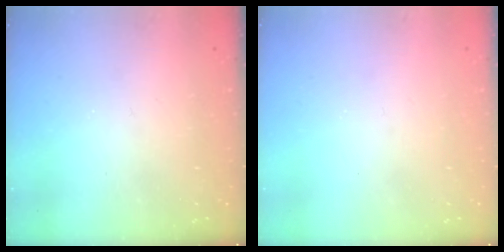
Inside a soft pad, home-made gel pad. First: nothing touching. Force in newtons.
{"total": 0.7, "press": 0.7, "slide": 0.1}